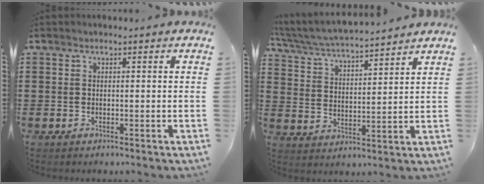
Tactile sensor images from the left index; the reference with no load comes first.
{"total": 5.0, "force": [4.8, 0.1, 1.4], "torque": [-0.050, -0.031, 0.079]}